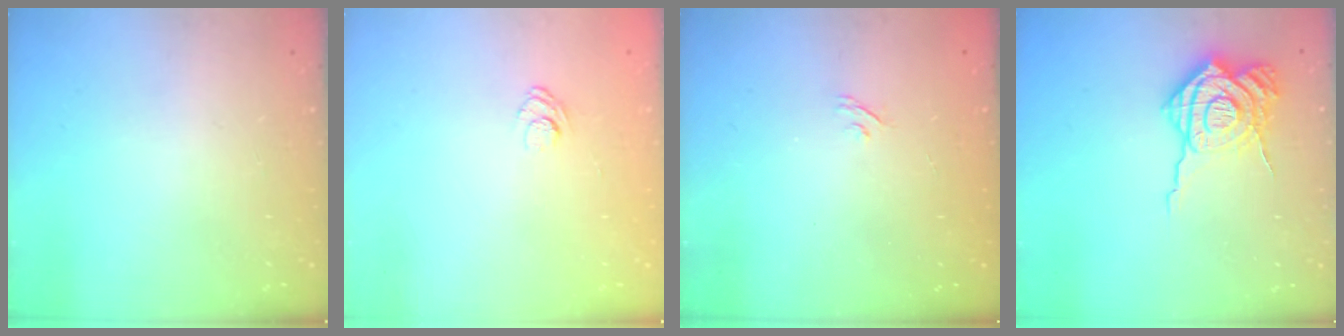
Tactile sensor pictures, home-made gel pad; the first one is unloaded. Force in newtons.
{"total": 3.8, "press": 3.5, "slide": 1.4}
{"total": 2.2, "press": 1.9, "slide": 1.1}
{"total": 15.9, "press": 15.9, "slide": 1.5}